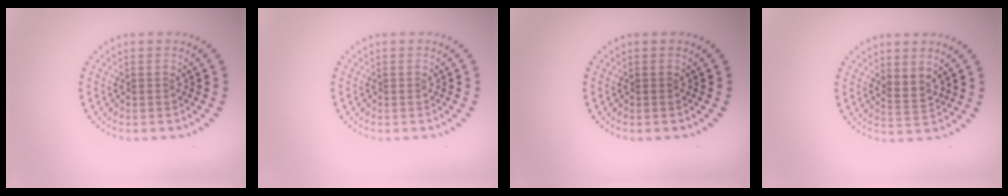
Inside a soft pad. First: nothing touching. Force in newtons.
{"total": 0.0}
{"total": 0.0}
{"total": 1.7, "press": 1.4, "slide": 1.0}